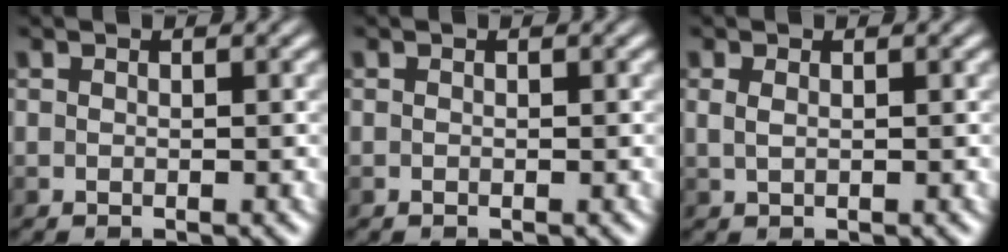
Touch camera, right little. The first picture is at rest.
{"total": 0.0}
{"total": 1.1, "force": [-0.1, 0.6, 1.0], "torque": [-0.024, 0.000, -0.001]}